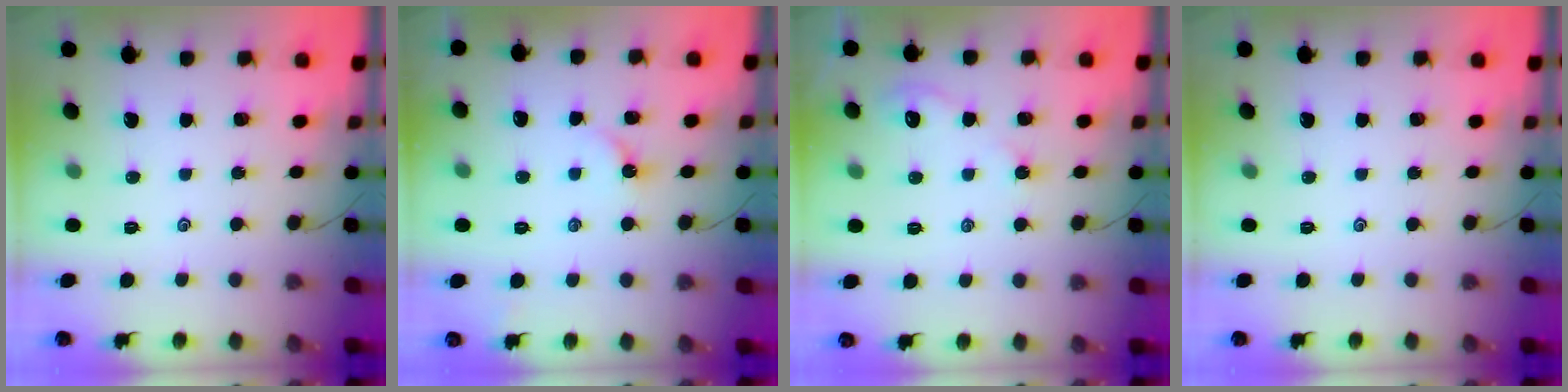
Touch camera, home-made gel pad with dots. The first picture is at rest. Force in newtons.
{"total": 2.6, "press": 2.5, "slide": 0.4}
{"total": 2.4, "press": 2.4, "slide": 0.4}
{"total": 0.0}